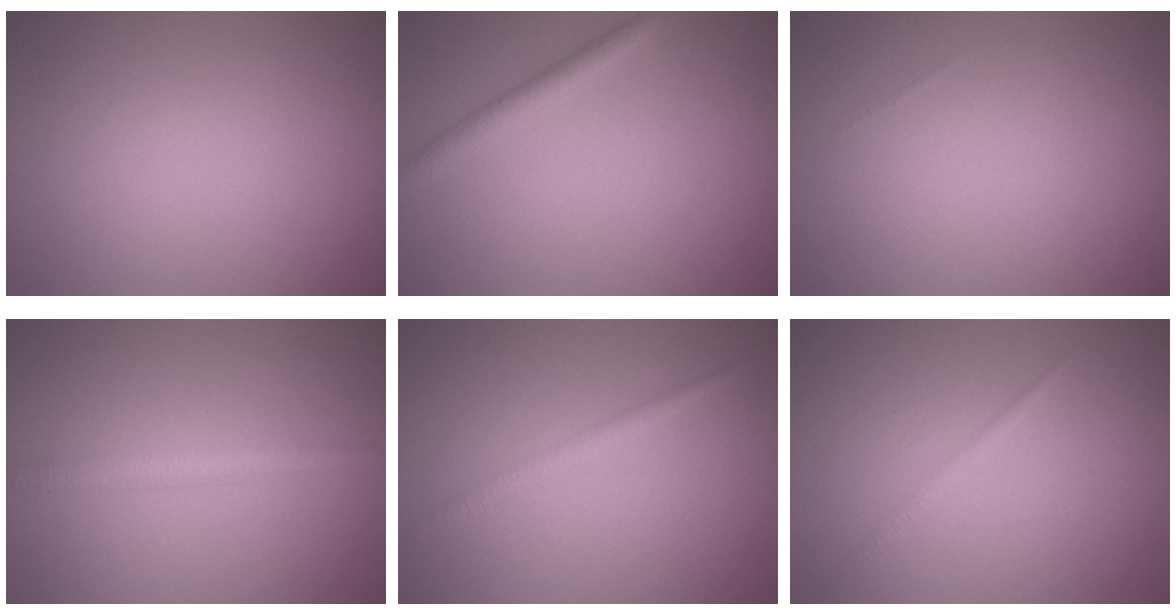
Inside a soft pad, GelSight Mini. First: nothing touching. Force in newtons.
{"total": 1.9, "press": 1.9, "slide": 0.1}
{"total": 0.0}
{"total": 2.5, "press": 2.5, "slide": 0.0}
{"total": 1.5, "press": 1.5, "slide": 0.1}
{"total": 0.7, "press": 0.7, "slide": 0.1}